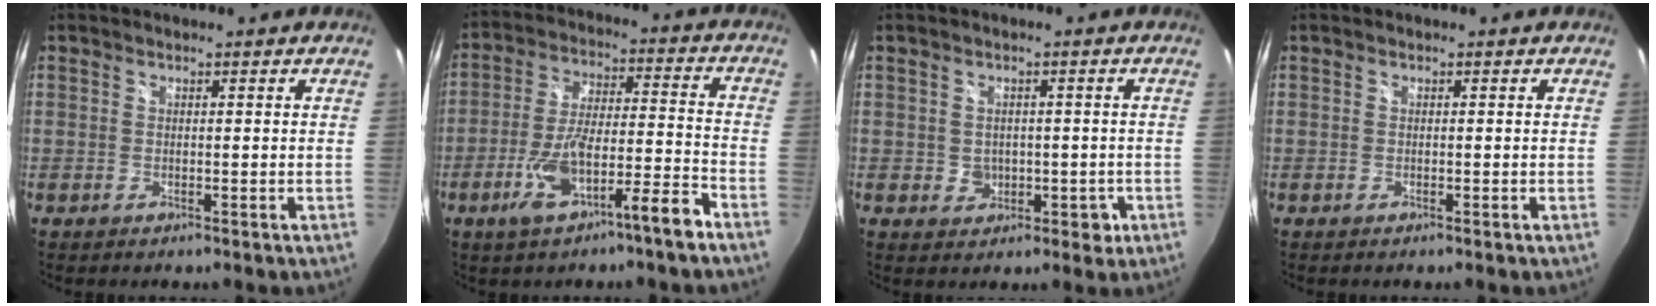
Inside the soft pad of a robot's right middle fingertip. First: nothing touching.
{"total": 11.8, "force": [-7.5, 1.3, 9.0], "torque": [-0.173, 0.000, -0.123]}
{"total": 4.2, "force": [-0.7, 3.8, 1.8], "torque": [-0.027, 0.004, -0.002]}
{"total": 0.0}